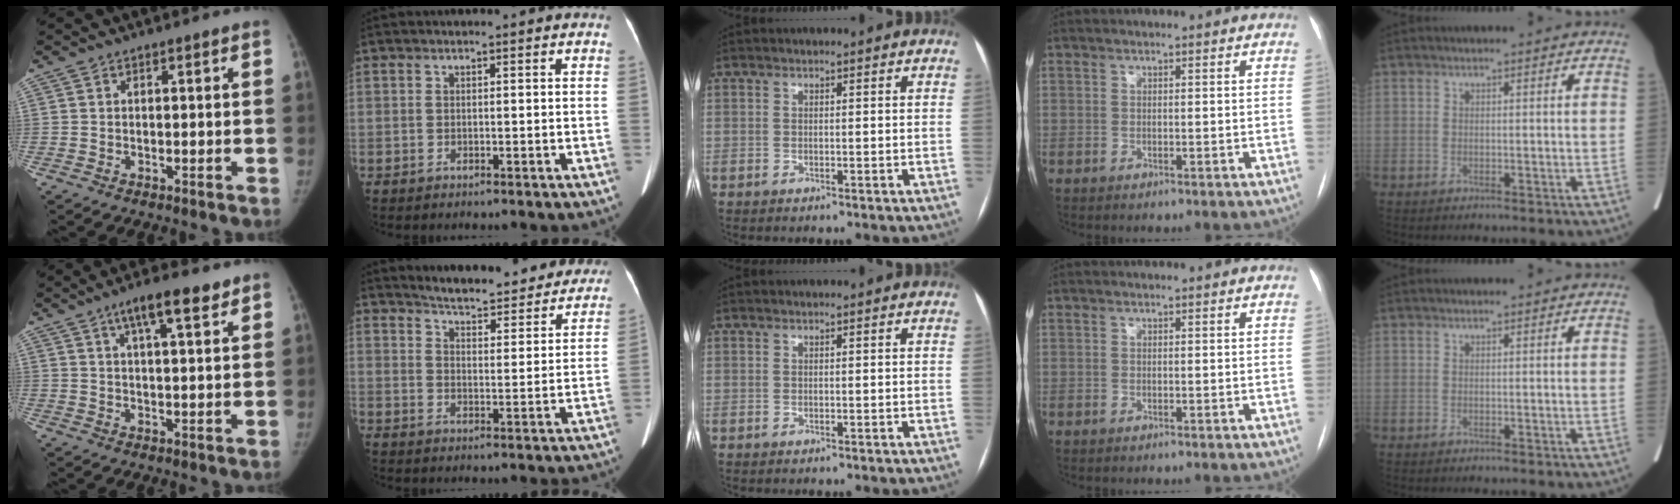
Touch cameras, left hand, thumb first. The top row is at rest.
{"thumb": {"total": 8.2, "force": [5.0, 2.1, 6.2], "torque": [-0.085, -0.013, 0.079]}, "index": {"total": 17.0, "force": [15.9, 3.6, 4.9], "torque": [-0.050, -0.010, 0.196]}}